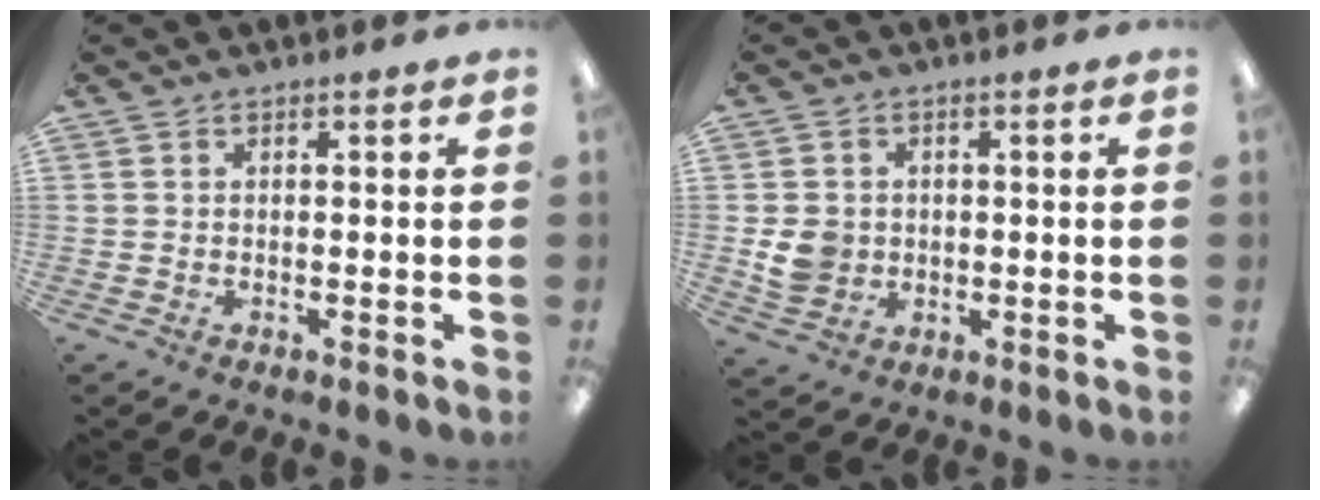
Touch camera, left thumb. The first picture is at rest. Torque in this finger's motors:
{"motor_torque": [-0.04, 0.06, 0.03, -0.01, 0.03]}